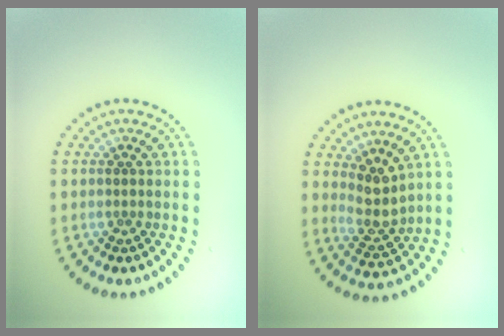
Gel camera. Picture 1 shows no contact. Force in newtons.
{"total": 2.9, "press": 2.3, "slide": 1.8}